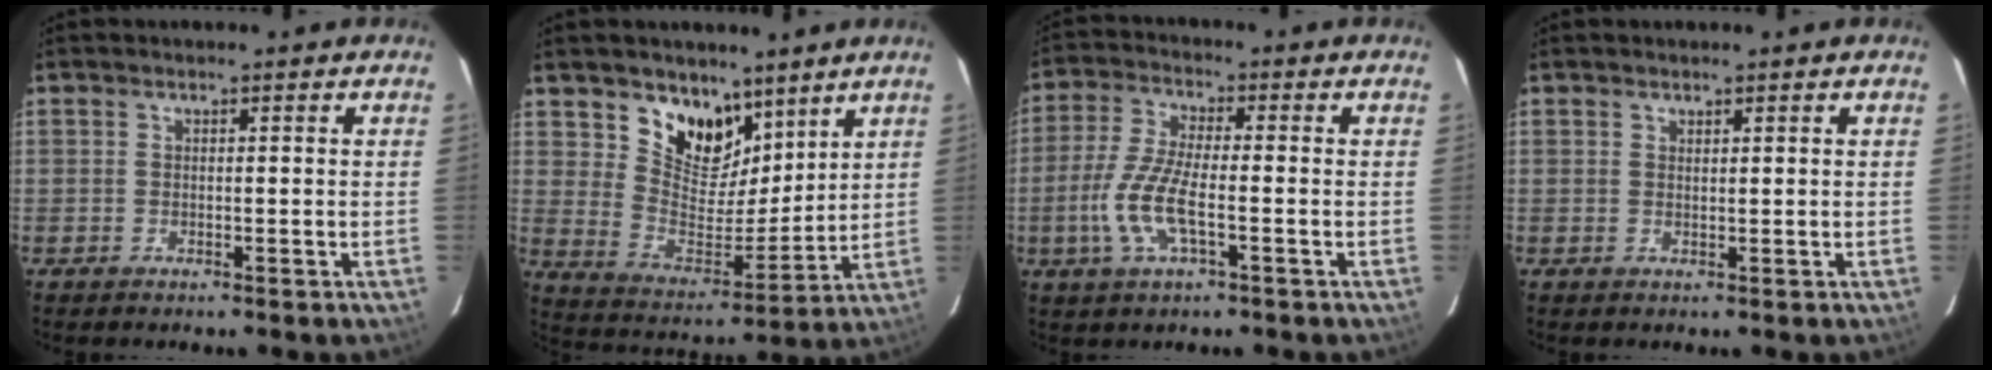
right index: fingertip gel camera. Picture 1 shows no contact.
{"total": 12.3, "force": [8.2, 7.6, 5.1], "torque": [-0.094, -0.018, 0.154]}
{"total": 9.7, "force": [-2.8, 2.5, 8.9], "torque": [-0.194, -0.003, -0.058]}
{"total": 0.6, "force": [0.6, 0.2, 0.1], "torque": [-0.001, 0.001, 0.012]}